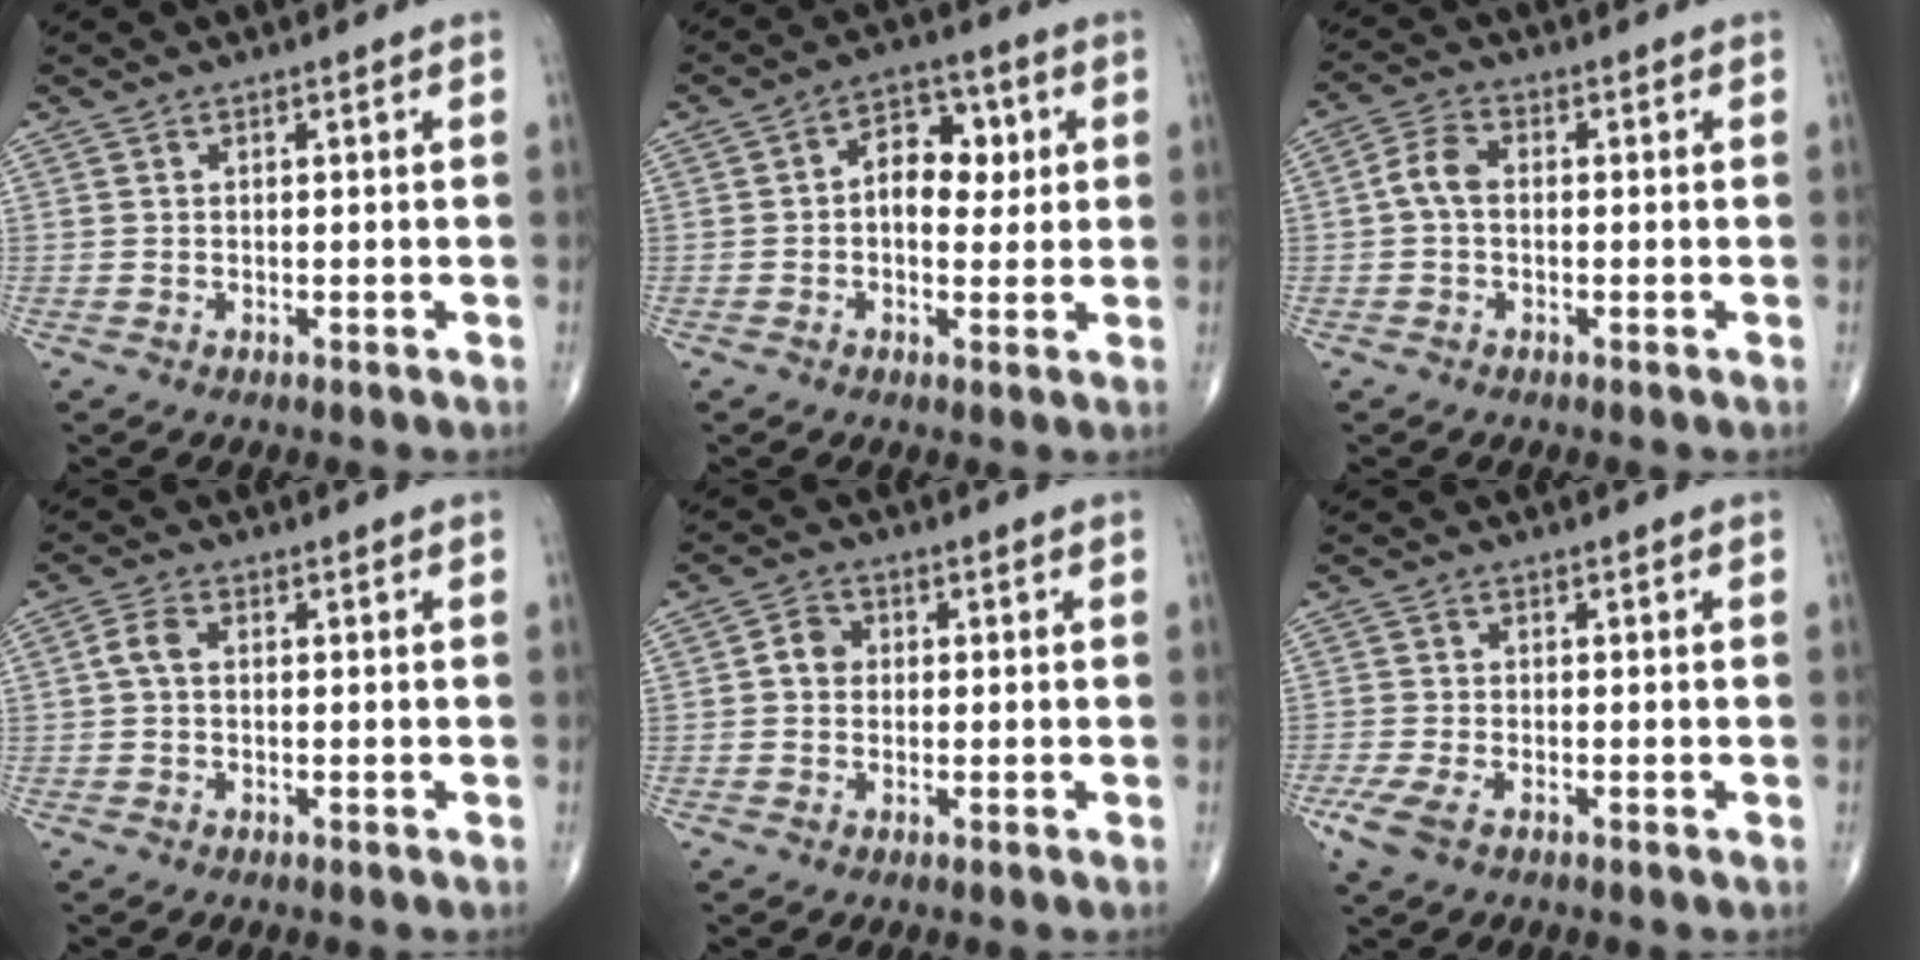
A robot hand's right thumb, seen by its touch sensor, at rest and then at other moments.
{"total": 8.7, "force": [1.0, 5.9, 6.3], "torque": [-0.056, 0.015, 0.010]}
{"total": 4.4, "force": [-0.3, 2.8, 3.4], "torque": [-0.065, 0.015, -0.013]}
{"total": 2.8, "force": [0.1, 1.8, 2.2], "torque": [-0.044, 0.008, -0.003]}
{"total": 3.2, "force": [0.0, 2.7, 1.6], "torque": [-0.015, 0.011, -0.007]}
{"total": 4.2, "force": [-2.1, 1.8, 3.1], "torque": [-0.081, -0.007, -0.045]}